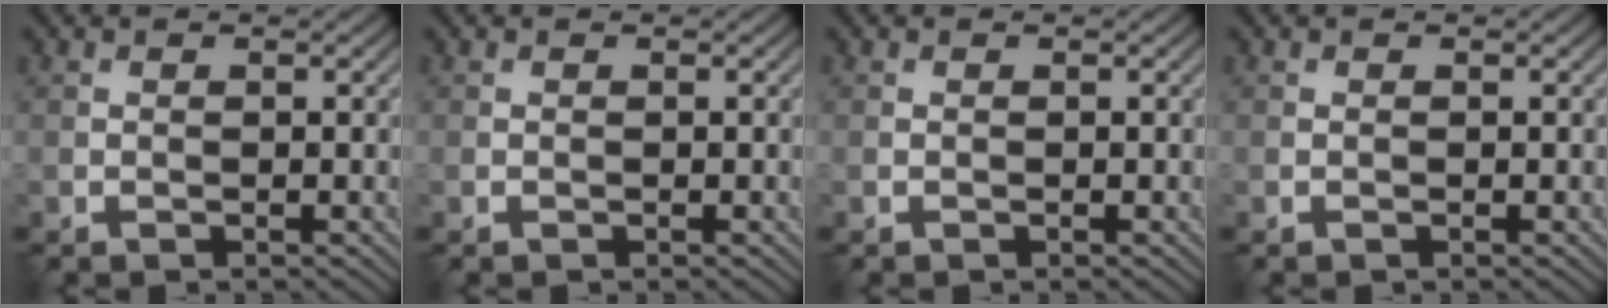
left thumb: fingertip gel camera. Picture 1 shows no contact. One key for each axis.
{"total": 0.0}
{"total": 0.0}
{"total": 0.0}